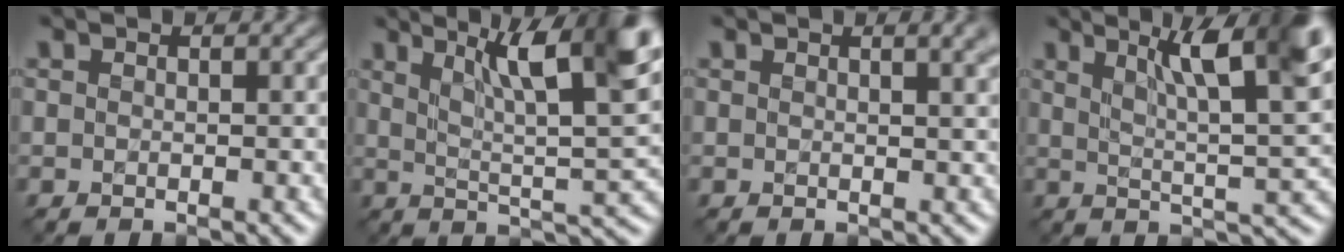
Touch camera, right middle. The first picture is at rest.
{"total": 10.6, "force": [5.0, 2.6, 9.0], "torque": [-0.130, 0.009, 0.081]}
{"total": 2.9, "force": [1.6, 1.1, 2.2], "torque": [-0.007, 0.008, 0.016]}
{"total": 9.7, "force": [4.3, 2.1, 8.4], "torque": [-0.118, 0.012, 0.070]}